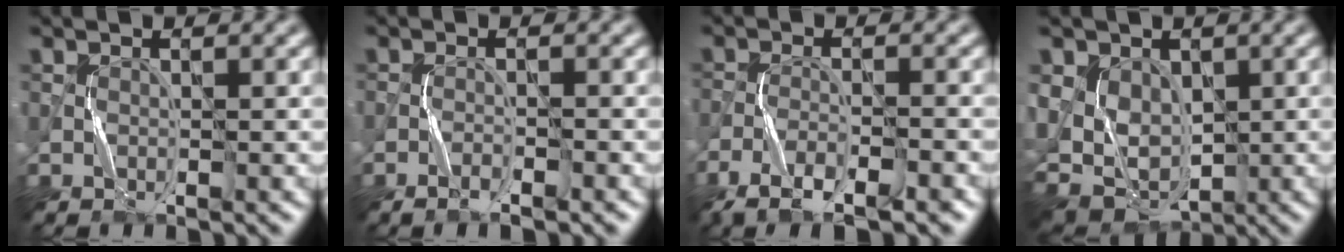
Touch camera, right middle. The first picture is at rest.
{"total": 1.8, "force": [-1.4, 0.2, 1.2], "torque": [-0.029, 0.005, -0.024]}
{"total": 5.9, "force": [-4.3, 1.6, 3.7], "torque": [-0.067, -0.013, -0.071]}
{"total": 7.2, "force": [1.1, 5.8, 4.0], "torque": [-0.079, 0.001, 0.022]}